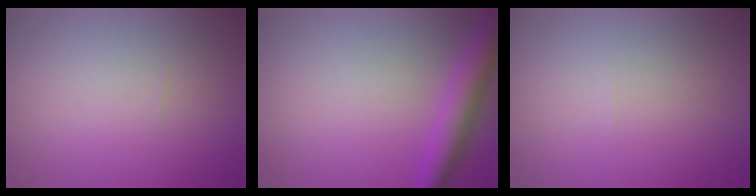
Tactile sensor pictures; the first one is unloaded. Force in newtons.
{"total": 4.5, "press": 4.4, "slide": 0.2}
{"total": 0.0}